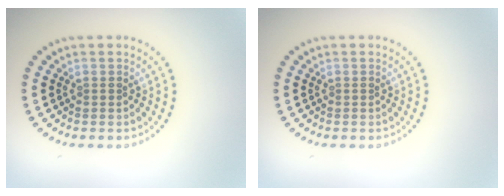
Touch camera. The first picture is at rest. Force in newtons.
{"total": 0.0}